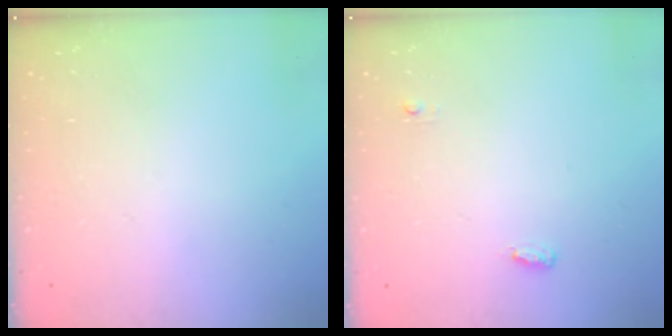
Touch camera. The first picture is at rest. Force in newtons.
{"total": 3.9, "press": 3.8, "slide": 1.0}